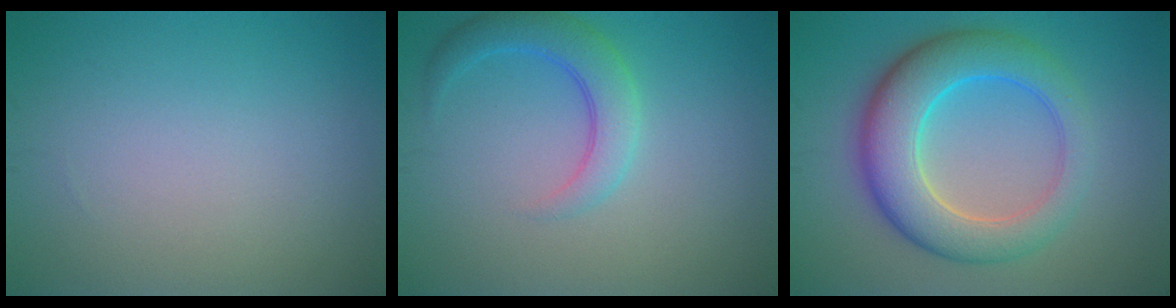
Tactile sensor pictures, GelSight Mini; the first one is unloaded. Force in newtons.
{"total": 3.6, "press": 3.6, "slide": 0.4}
{"total": 8.1, "press": 8.1, "slide": 0.3}